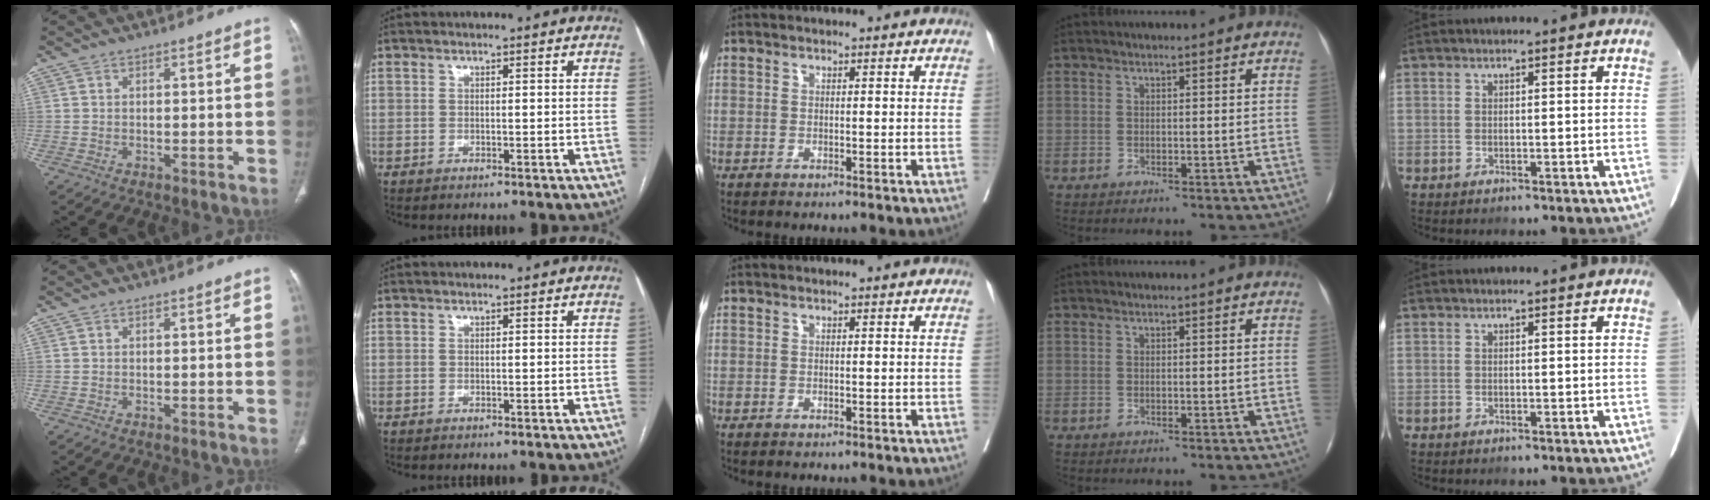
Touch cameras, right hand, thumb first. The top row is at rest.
{}